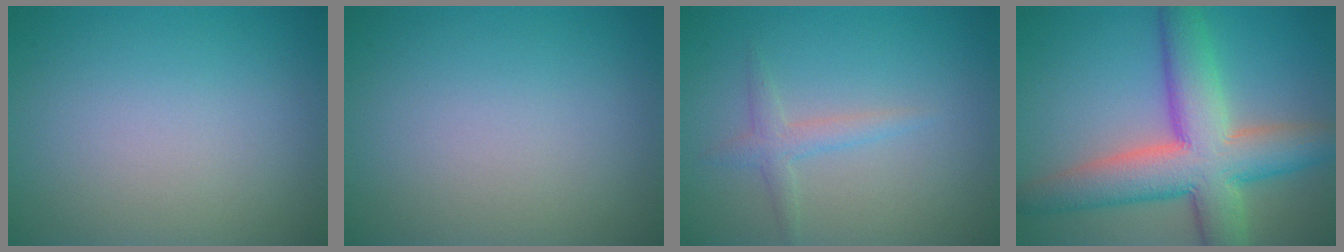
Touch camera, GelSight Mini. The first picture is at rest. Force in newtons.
{"total": 0.0}
{"total": 1.7, "press": 1.7, "slide": 0.1}
{"total": 9.9, "press": 9.9, "slide": 0.5}